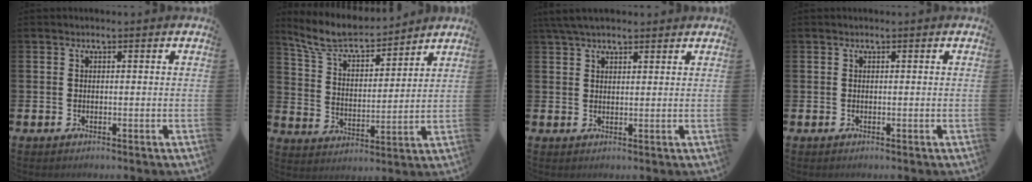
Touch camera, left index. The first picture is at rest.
{"total": 8.0, "force": [7.2, 2.1, 2.8], "torque": [-0.091, -0.040, 0.126]}
{"total": 4.1, "force": [3.4, 1.3, 1.8], "torque": [-0.043, -0.002, 0.065]}
{"total": 0.0}